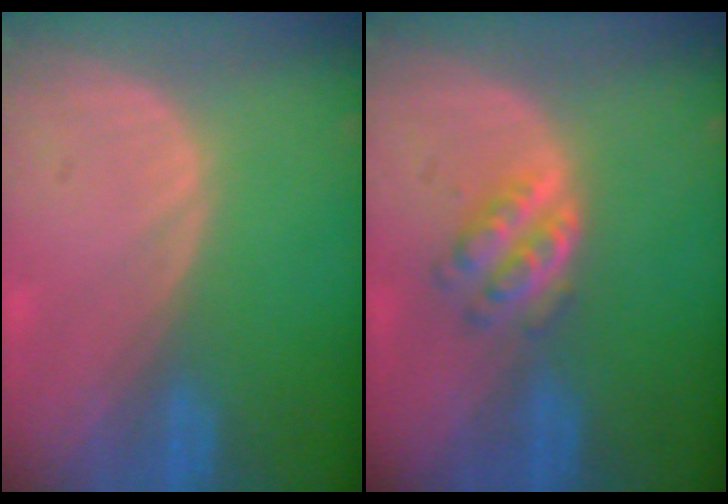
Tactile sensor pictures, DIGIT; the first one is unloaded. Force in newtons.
{"total": 4.1, "press": 4.0, "slide": 0.9}